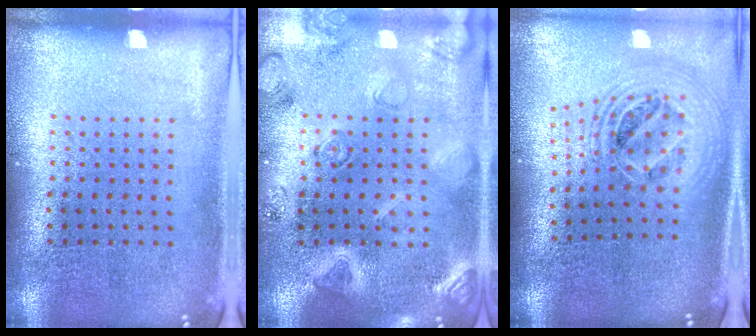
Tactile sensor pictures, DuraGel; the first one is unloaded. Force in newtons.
{"total": 2.9, "press": 2.9, "slide": 0.5}
{"total": 2.3, "press": 1.8, "slide": 1.5}